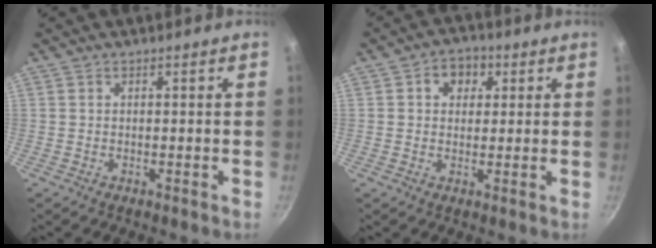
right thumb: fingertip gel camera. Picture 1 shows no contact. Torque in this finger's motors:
{"motor_torque": [-0.05, 0.22, 0.68, 0.54, -0.01]}